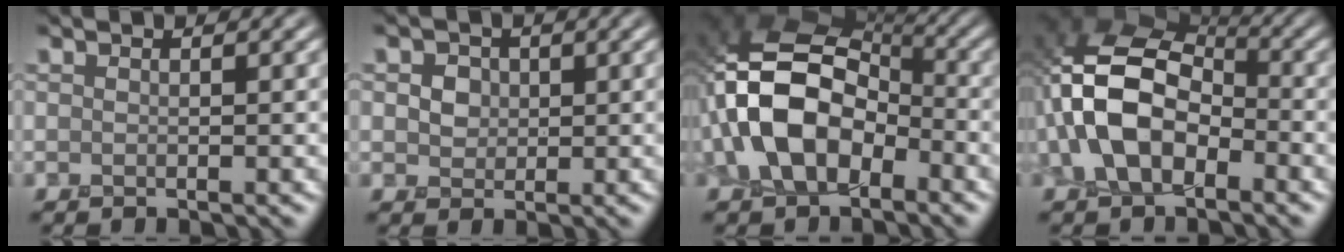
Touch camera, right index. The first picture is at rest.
{"total": 2.8, "force": [0.8, 2.3, 1.3], "torque": [-0.024, 0.011, 0.009]}
{"total": 11.1, "force": [-2.7, 6.9, 8.3], "torque": [-0.175, 0.017, -0.071]}
{"total": 9.7, "force": [-2.1, 6.2, 7.3], "torque": [-0.153, 0.019, -0.058]}